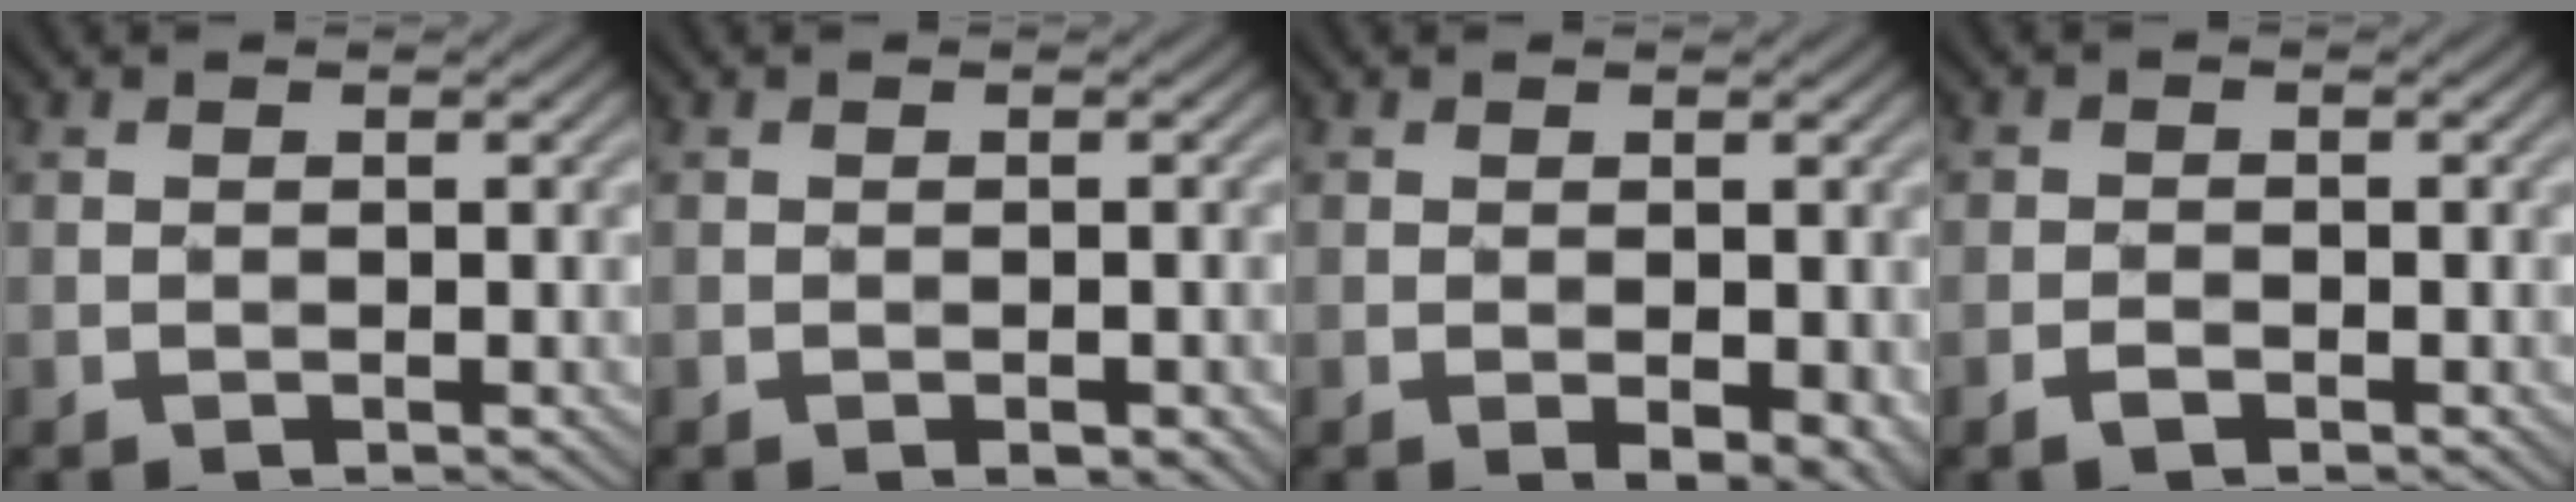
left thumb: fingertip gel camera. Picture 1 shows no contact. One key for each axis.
{"total": 1.2, "fx": -0.7, "fy": 0.2, "fz": 0.9, "tx": -0.014, "ty": 0.004, "tz": -0.009}
{"total": 3.3, "fx": -1.1, "fy": 1.5, "fz": 2.8, "tx": -0.037, "ty": -0.007, "tz": -0.009}
{"total": 1.4, "fx": -0.9, "fy": 0.8, "fz": 0.8, "tx": -0.017, "ty": 0.002, "tz": -0.019}